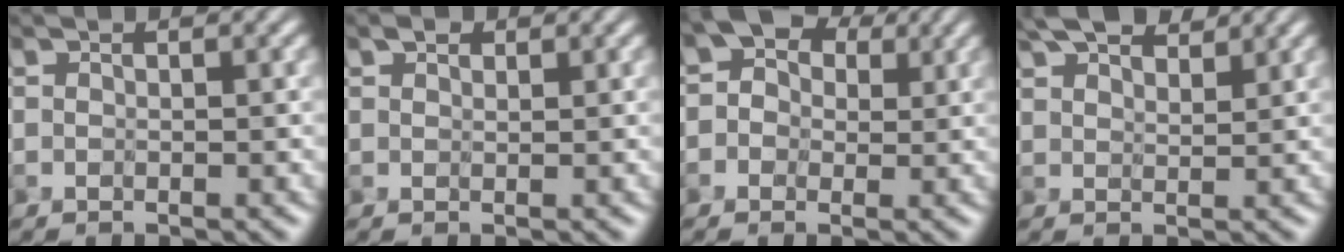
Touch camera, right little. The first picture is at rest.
{"total": 0.9, "force": [0.7, 0.5, 0.3], "torque": [-0.006, 0.002, 0.014]}
{"total": 4.0, "force": [1.2, 3.2, 2.1], "torque": [-0.016, 0.010, -0.006]}
{"total": 5.0, "force": [4.0, 1.6, 2.4], "torque": [-0.044, 0.014, 0.068]}